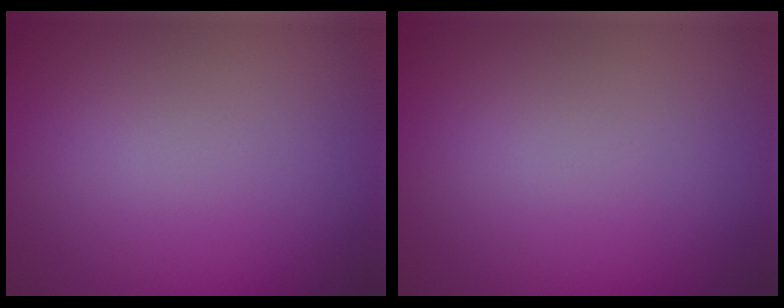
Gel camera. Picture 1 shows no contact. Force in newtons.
{"total": 0.0}